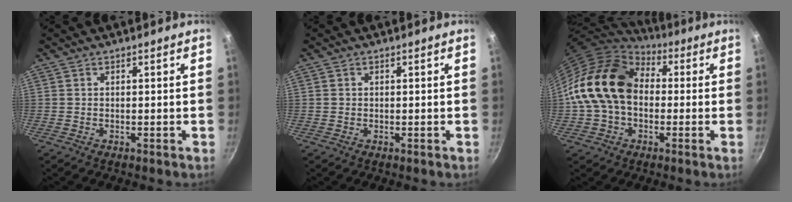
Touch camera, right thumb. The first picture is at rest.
{"total": 0.7, "force": [0.1, 0.6, 0.1], "torque": [-0.001, 0.003, 0.000]}
{"total": 17.6, "force": [0.8, 13.0, 11.8], "torque": [-0.192, 0.037, 0.004]}